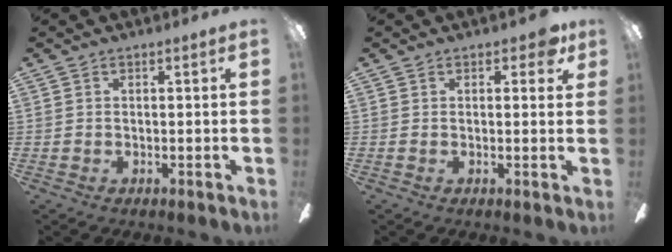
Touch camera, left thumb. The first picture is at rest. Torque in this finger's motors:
{"motor_torque": [0.38, 0.37, 0.25, -0.12, 0.00]}